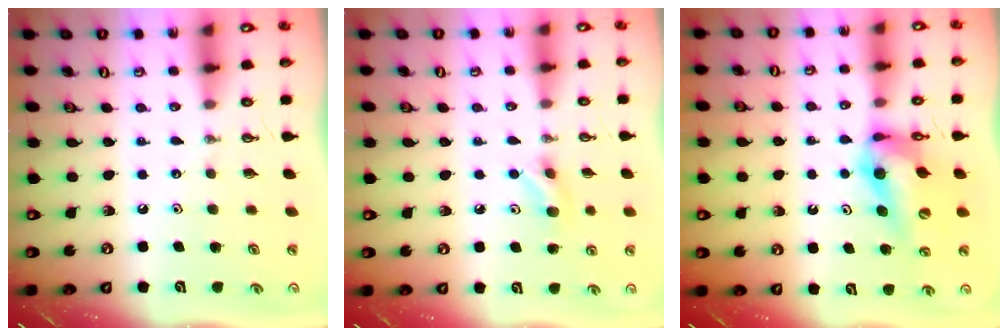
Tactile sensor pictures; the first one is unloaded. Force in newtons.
{"total": 5.2, "press": 5.0, "slide": 1.4}
{"total": 11.6, "press": 11.6, "slide": 1.0}